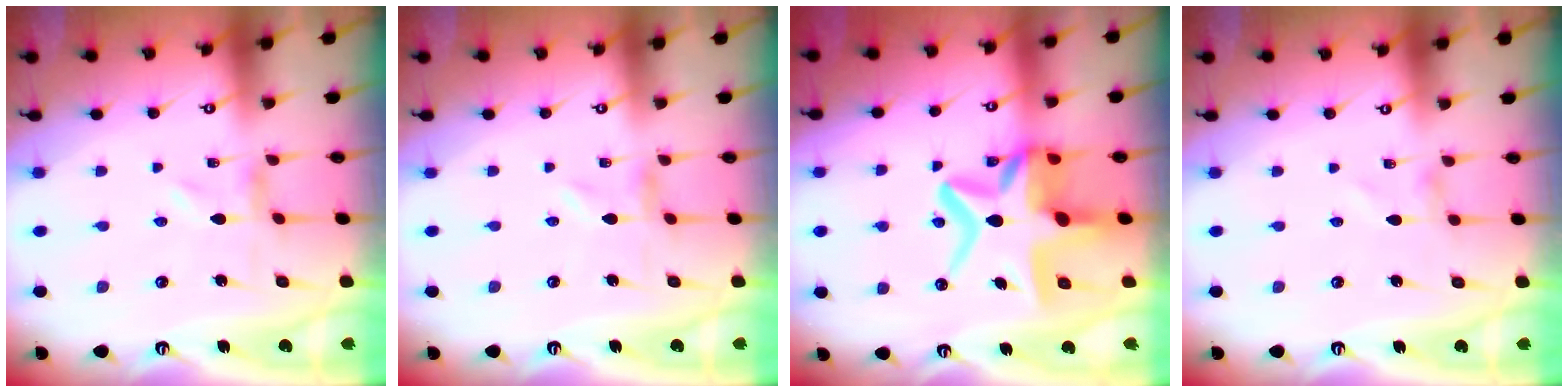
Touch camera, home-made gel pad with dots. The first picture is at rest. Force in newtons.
{"total": 0.0}
{"total": 17.3, "press": 17.1, "slide": 2.0}
{"total": 0.8, "press": 0.8, "slide": 0.1}